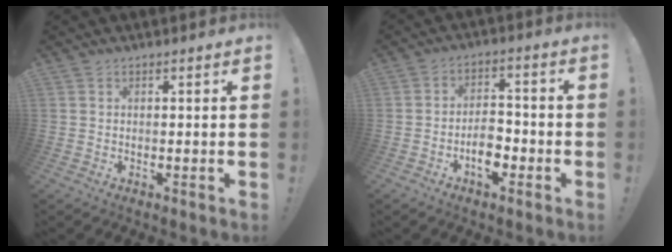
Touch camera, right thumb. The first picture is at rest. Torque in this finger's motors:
{"motor_torque": [0.70, 0.72, 0.57, -0.63, 0.01]}